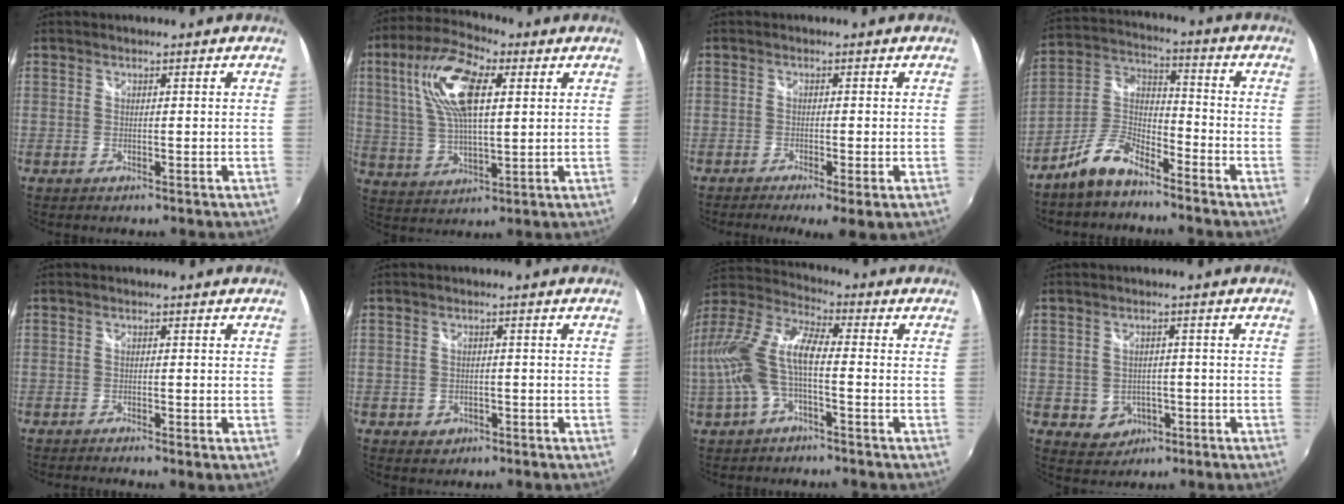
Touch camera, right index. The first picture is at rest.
{"total": 15.4, "force": [5.1, 6.4, 13.0], "torque": [-0.255, 0.025, 0.093]}
{"total": 5.1, "force": [-3.0, 0.7, 4.1], "torque": [-0.081, -0.023, -0.044]}
{"total": 9.1, "force": [-6.7, 3.2, 5.2], "torque": [-0.128, 0.024, -0.133]}
{"total": 1.9, "force": [-1.3, 0.2, 1.4], "torque": [-0.027, -0.007, -0.023]}
{"total": 3.0, "force": [-1.3, 2.6, 0.9], "torque": [-0.024, 0.002, -0.013]}
{"total": 14.5, "force": [-2.1, 5.4, 13.3], "torque": [-0.268, 0.007, -0.042]}
{"total": 4.7, "force": [-1.4, 4.3, 1.2], "torque": [-0.037, 0.008, -0.006]}